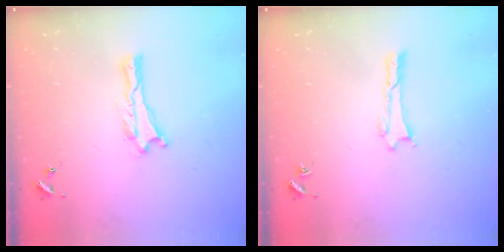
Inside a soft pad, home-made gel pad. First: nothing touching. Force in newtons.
{"total": 0.0}